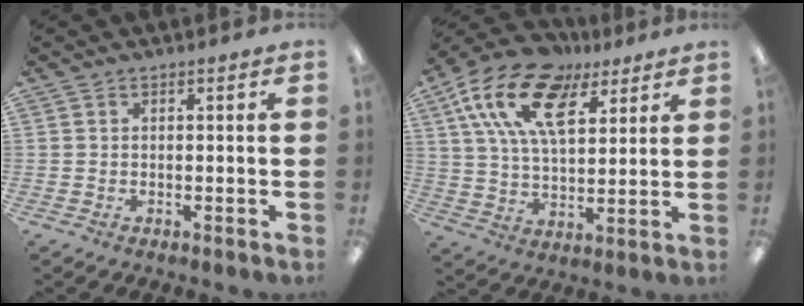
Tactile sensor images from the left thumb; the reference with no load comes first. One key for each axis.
{"total": 18.8, "fx": 10.2, "fy": 9.9, "fz": 12.3, "tx": -0.244, "ty": -0.035, "tz": 0.184}